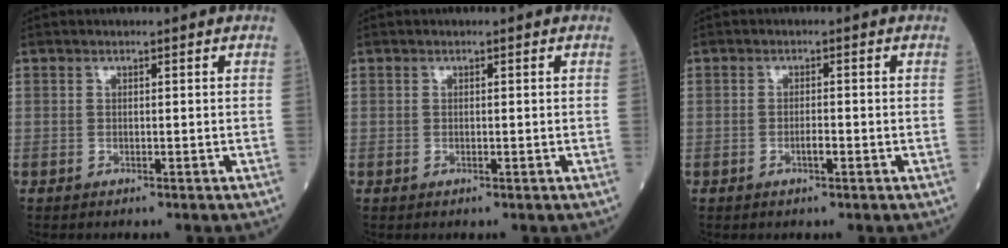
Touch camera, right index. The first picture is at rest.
{"total": 0.0}
{"total": 1.5, "force": [-0.6, 0.2, 1.3], "torque": [-0.025, 0.000, -0.011]}